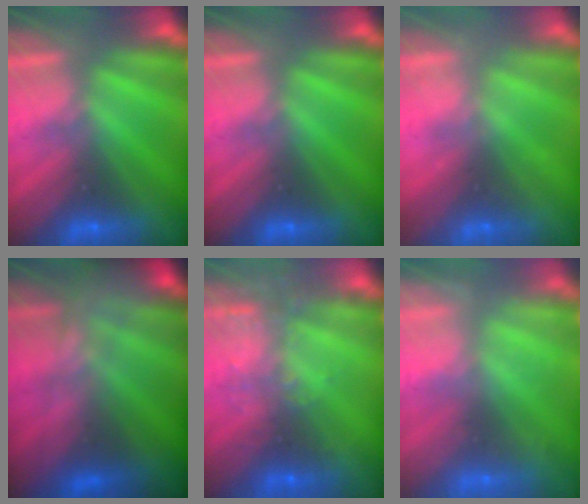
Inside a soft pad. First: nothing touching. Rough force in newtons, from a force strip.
{"total": 0.0}
{"total": 2.1}
{"total": 6.3}
{"total": 6.7}
{"total": 2.4}